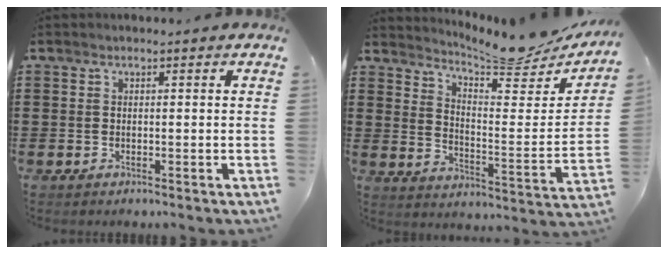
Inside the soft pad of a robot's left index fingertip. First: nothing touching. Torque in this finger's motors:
{"motor_torque": [-0.33, -0.23, -0.29, -0.21]}